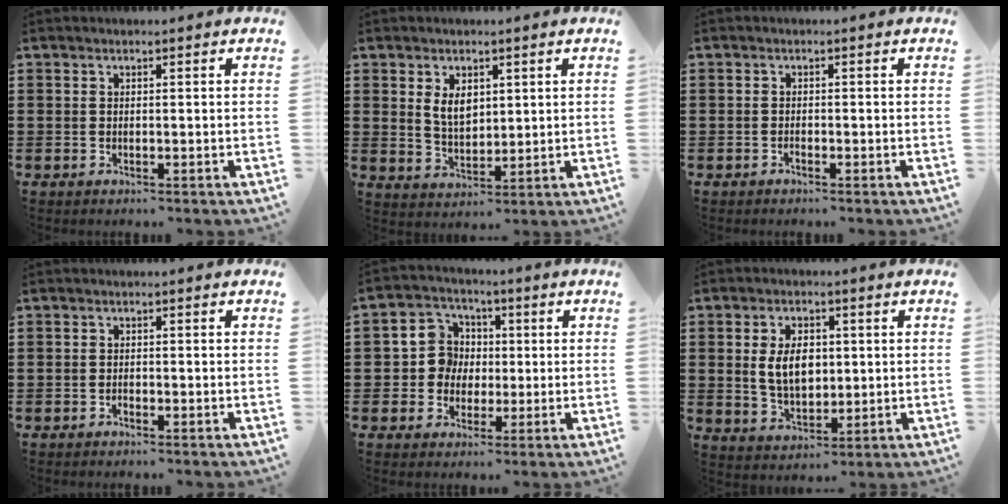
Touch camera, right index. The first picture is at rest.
{"total": 4.4, "force": [1.7, 2.7, 3.1], "torque": [-0.060, 0.005, 0.030]}
{"total": 0.7, "force": [-0.6, 0.0, 0.3], "torque": [-0.007, -0.004, -0.012]}
{"total": 0.7, "force": [-0.7, 0.1, 0.2], "torque": [-0.006, -0.003, -0.013]}
{"total": 6.4, "force": [0.1, 6.2, 1.7], "torque": [-0.060, 0.020, 0.001]}
{"total": 6.4, "force": [0.7, 4.0, 5.0], "torque": [-0.095, 0.005, 0.006]}